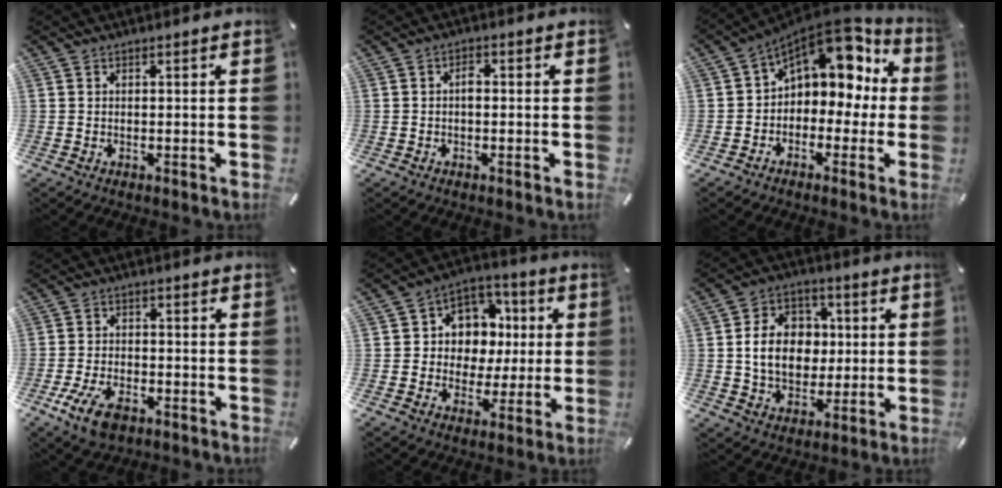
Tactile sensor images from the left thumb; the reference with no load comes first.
{"total": 2.0, "force": [-0.3, 1.0, 1.8], "torque": [-0.036, 0.007, -0.007]}
{"total": 12.1, "force": [6.4, 7.7, 6.7], "torque": [-0.105, -0.046, 0.114]}
{"total": 8.4, "force": [-4.4, 4.7, 5.4], "torque": [-0.127, 0.009, -0.083]}
{"total": 9.9, "force": [0.5, 9.6, 2.5], "torque": [-0.038, 0.001, 0.016]}
{"total": 12.2, "force": [0.6, 10.2, 6.7], "torque": [-0.121, 0.016, 0.016]}